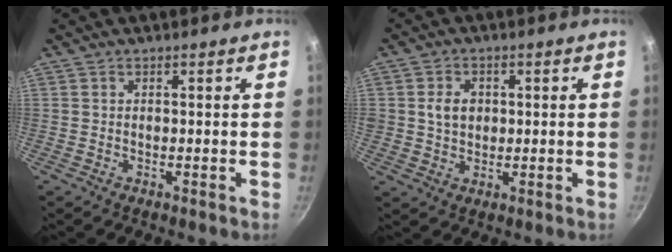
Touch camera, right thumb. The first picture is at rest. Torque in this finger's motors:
{"motor_torque": [-0.60, 0.05, 0.09, 0.00, -0.01]}